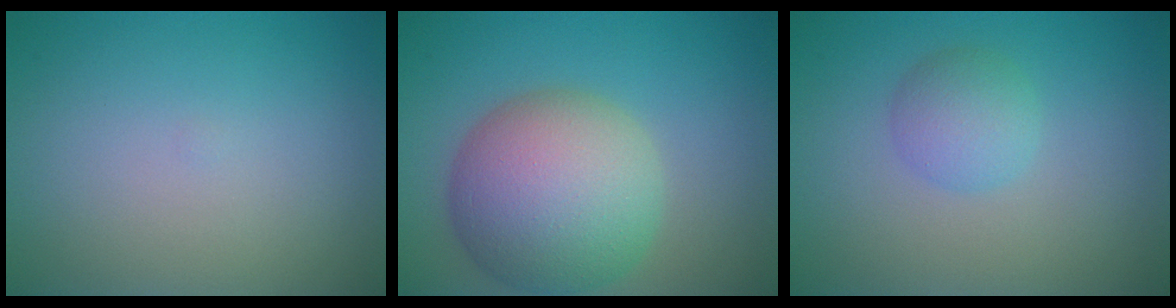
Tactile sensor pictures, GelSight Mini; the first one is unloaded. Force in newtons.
{"total": 10.1, "press": 10.1, "slide": 0.4}
{"total": 2.5, "press": 2.5, "slide": 0.1}